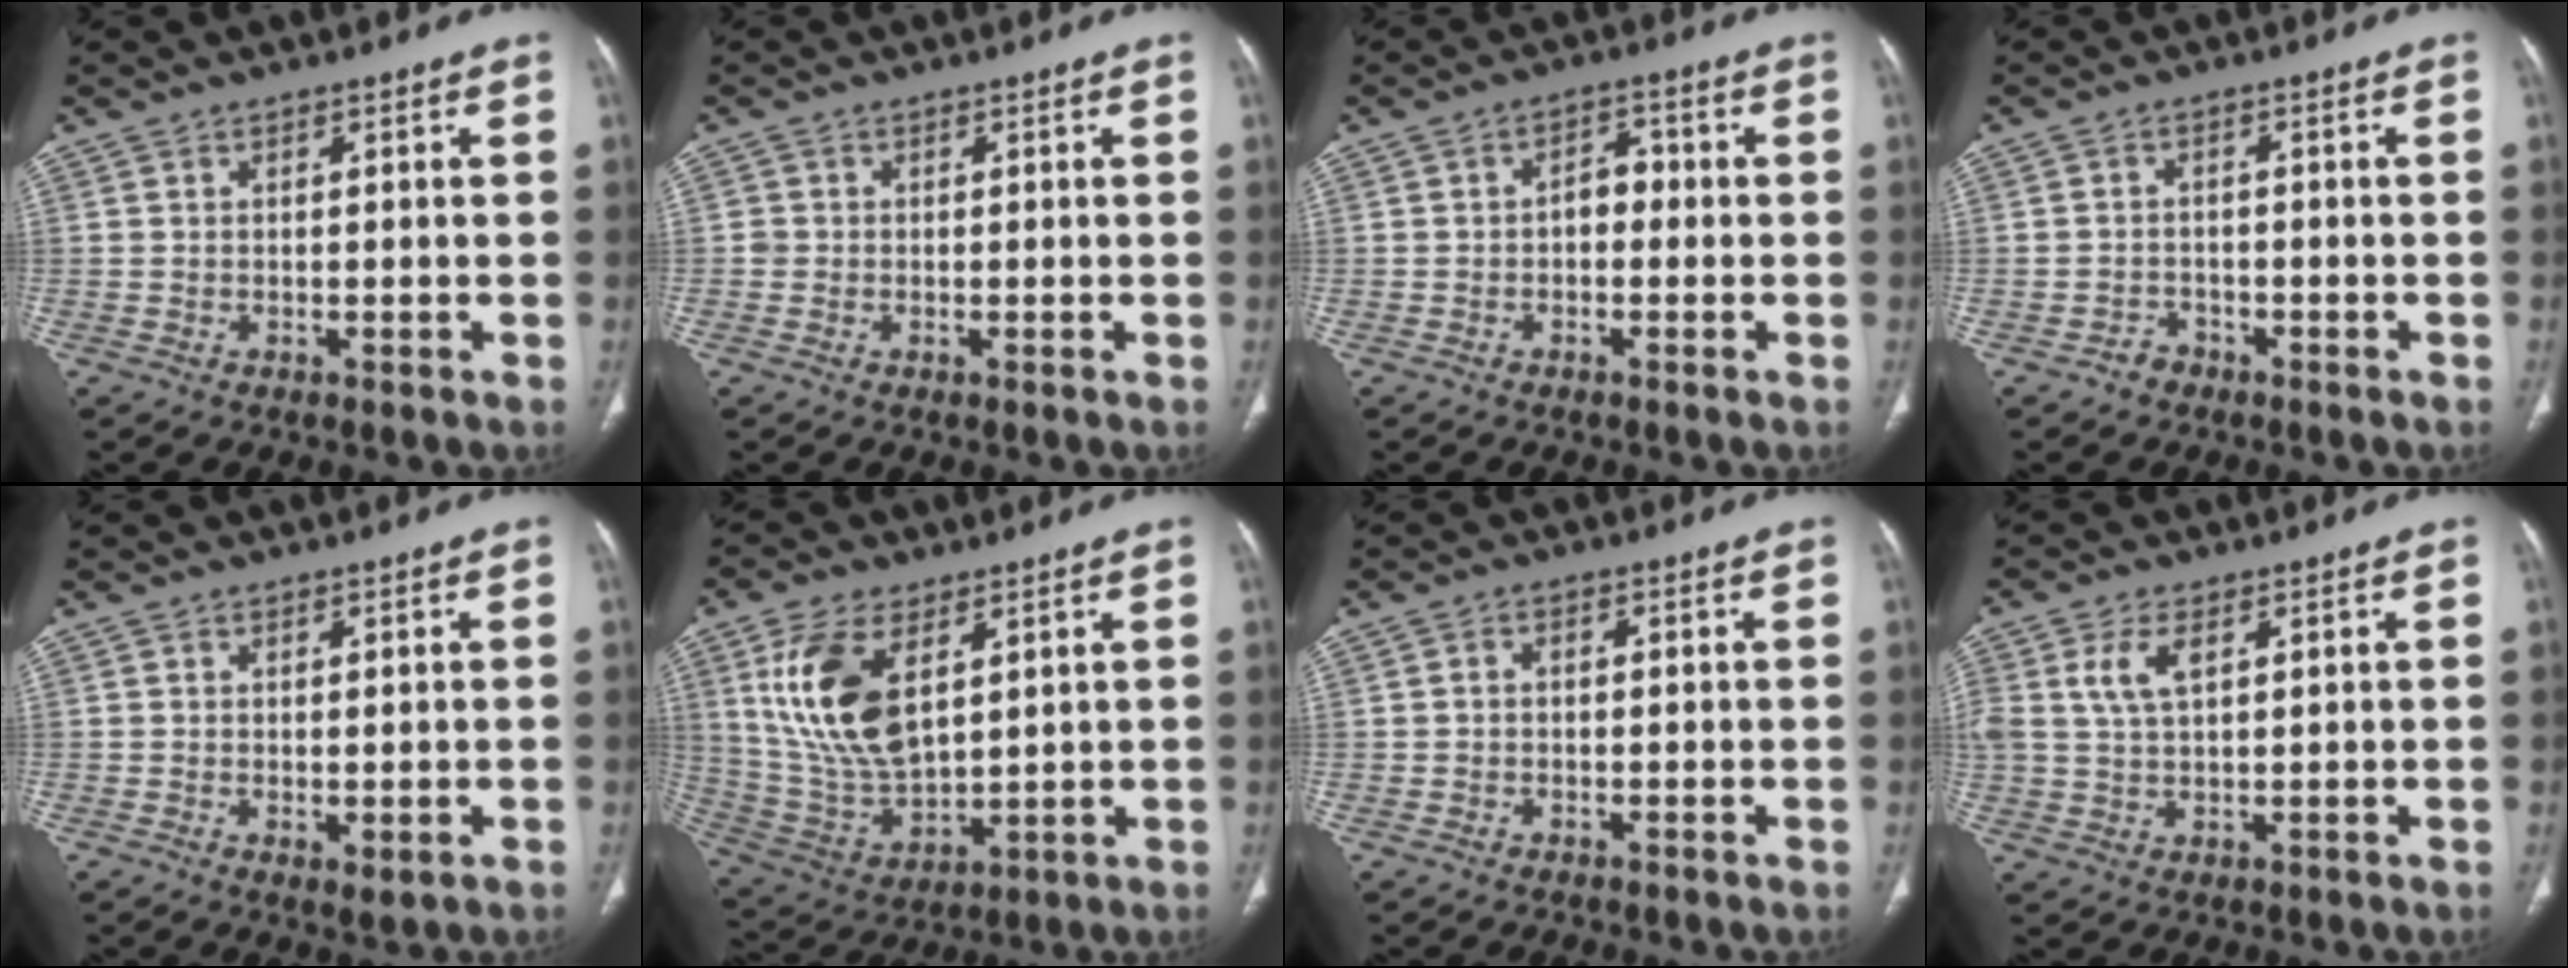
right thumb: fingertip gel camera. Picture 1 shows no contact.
{"total": 1.2, "force": [-0.2, 1.2, 0.2], "torque": [0.004, 0.005, -0.003]}
{"total": 3.5, "force": [-0.5, 2.4, 2.5], "torque": [-0.023, 0.017, -0.016]}
{"total": 2.2, "force": [-1.5, 1.5, 0.2], "torque": [-0.003, 0.012, -0.027]}
{"total": 2.0, "force": [-0.3, 0.9, 1.7], "torque": [-0.029, -0.008, 0.002]}
{"total": 15.9, "force": [5.6, 8.4, 12.3], "torque": [-0.241, -0.022, 0.123]}
{"total": 1.1, "force": [-0.2, 0.9, 0.7], "torque": [-0.008, 0.004, -0.005]}
{"total": 5.7, "force": [2.0, 3.1, 4.4], "torque": [-0.095, 0.000, 0.044]}